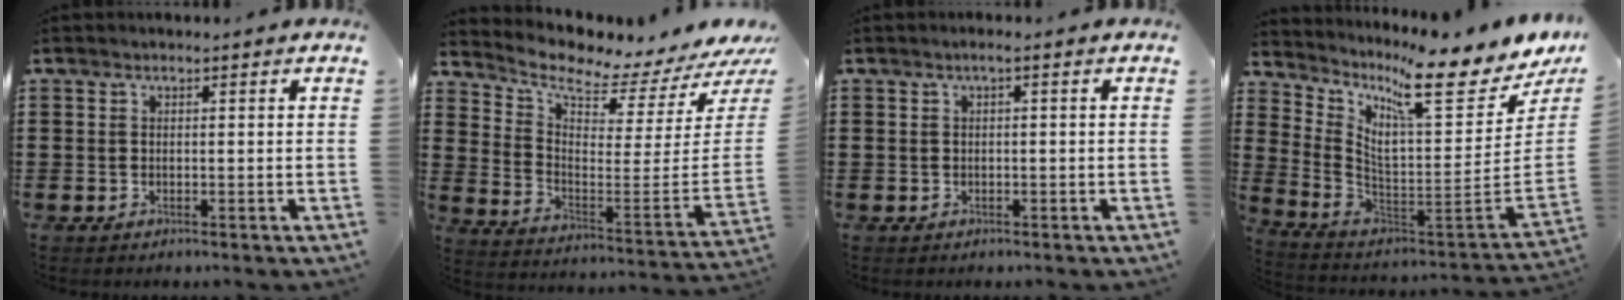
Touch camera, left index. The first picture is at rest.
{"total": 4.9, "force": [3.8, 1.2, 2.9], "torque": [-0.063, -0.055, 0.056]}
{"total": 0.9, "force": [-0.2, 0.1, 0.8], "torque": [-0.014, -0.002, -0.004]}
{"total": 10.2, "force": [7.0, 0.2, 7.4], "torque": [-0.147, -0.073, 0.103]}